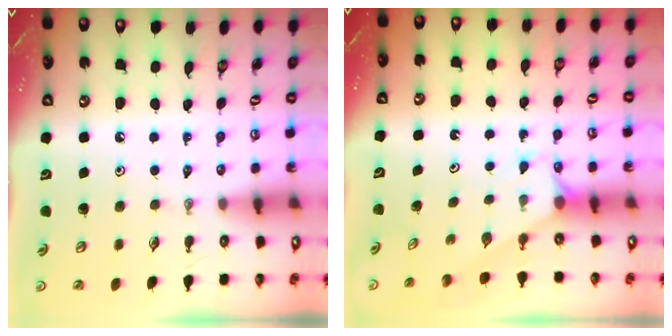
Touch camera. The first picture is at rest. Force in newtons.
{"total": 2.3, "press": 2.3, "slide": 0.2}